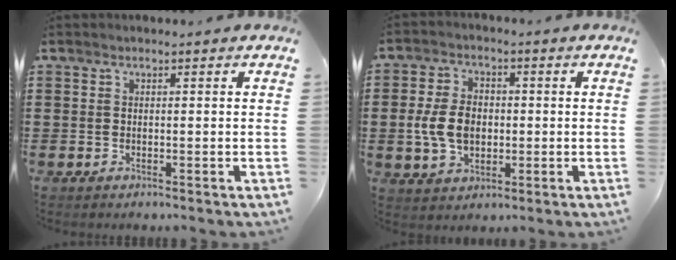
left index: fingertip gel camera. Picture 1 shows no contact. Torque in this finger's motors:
{"motor_torque": [1.48, 0.15, 0.62, 0.15]}